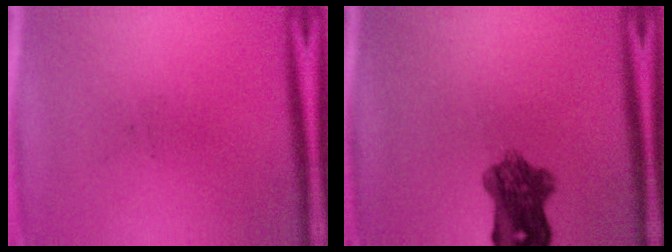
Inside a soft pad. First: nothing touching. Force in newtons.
{"total": 7.4}